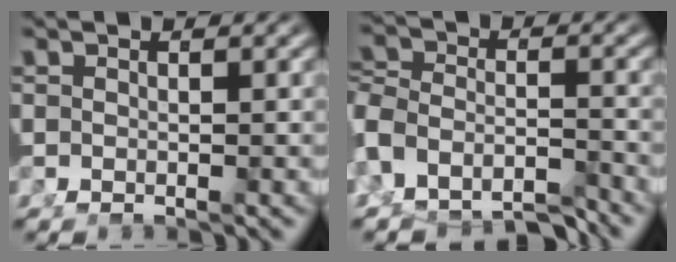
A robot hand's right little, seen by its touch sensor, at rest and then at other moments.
{"total": 4.6, "force": [-3.1, 2.6, 2.1], "torque": [-0.051, -0.018, -0.051]}